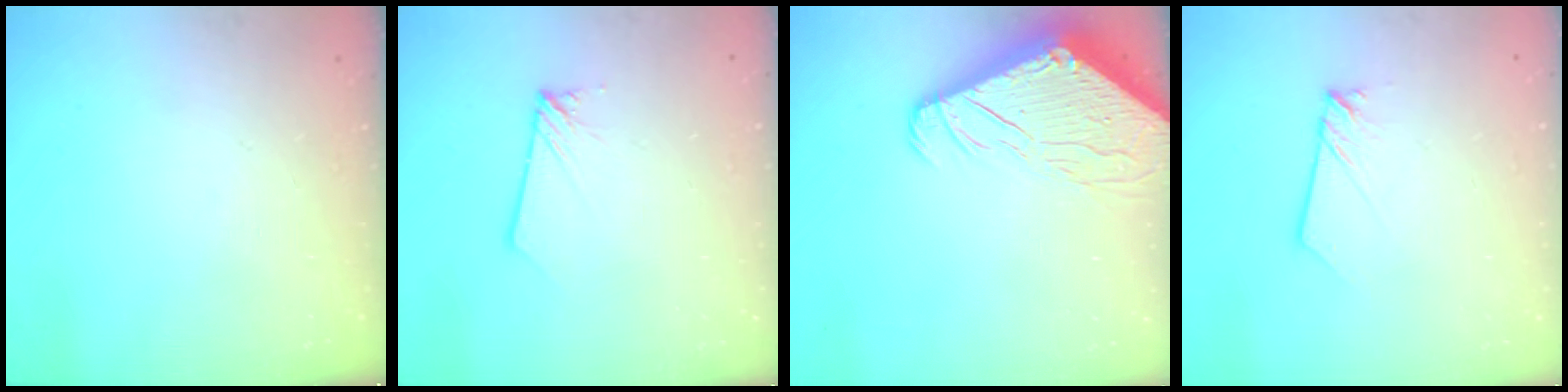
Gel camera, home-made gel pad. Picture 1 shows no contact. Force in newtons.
{"total": 1.8, "press": 1.8, "slide": 0.2}
{"total": 10.5, "press": 10.4, "slide": 1.2}
{"total": 2.0, "press": 2.0, "slide": 0.2}